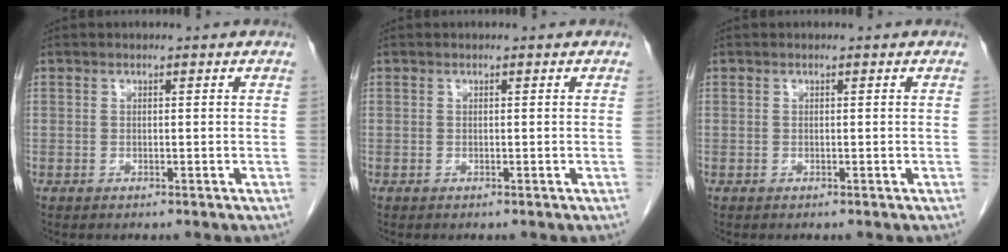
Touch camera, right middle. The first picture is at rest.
{"total": 0.0}
{"total": 0.0}